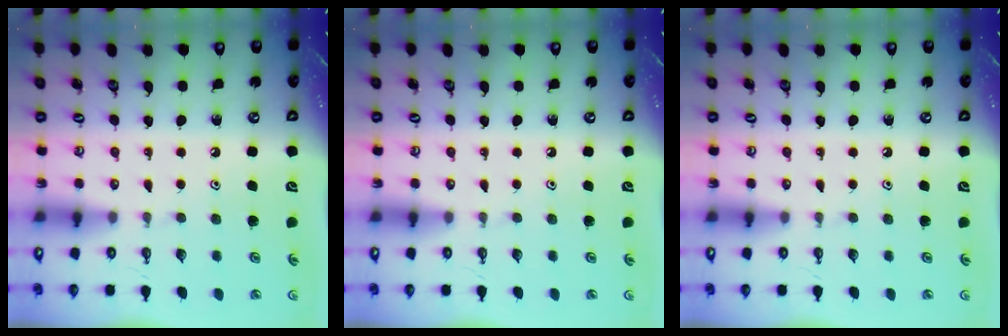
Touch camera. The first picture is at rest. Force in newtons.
{"total": 0.0}
{"total": 0.0}